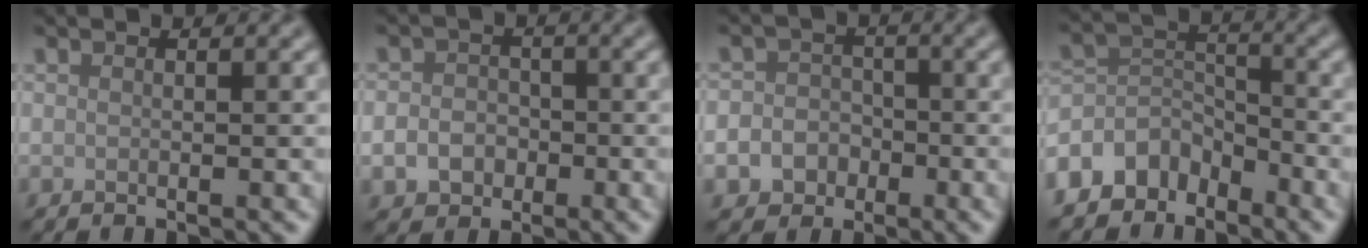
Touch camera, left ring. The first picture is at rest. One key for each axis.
{"total": 2.8, "fx": -0.9, "fy": 2.4, "fz": 1.2, "tx": -0.010, "ty": -0.003, "tz": -0.021}
{"total": 4.5, "fx": -1.9, "fy": 3.9, "fz": 1.1, "tx": 0.018, "ty": -0.004, "tz": -0.048}
{"total": 4.7, "fx": -3.7, "fy": 2.7, "fz": 1.2, "tx": -0.016, "ty": 0.002, "tz": -0.079}